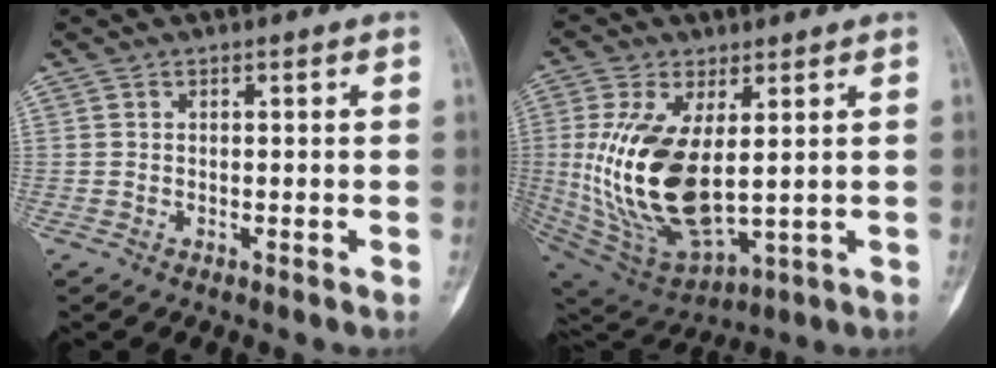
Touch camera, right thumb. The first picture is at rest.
{"total": 19.8, "force": [1.5, 9.7, 17.1], "torque": [-0.349, -0.021, 0.053]}